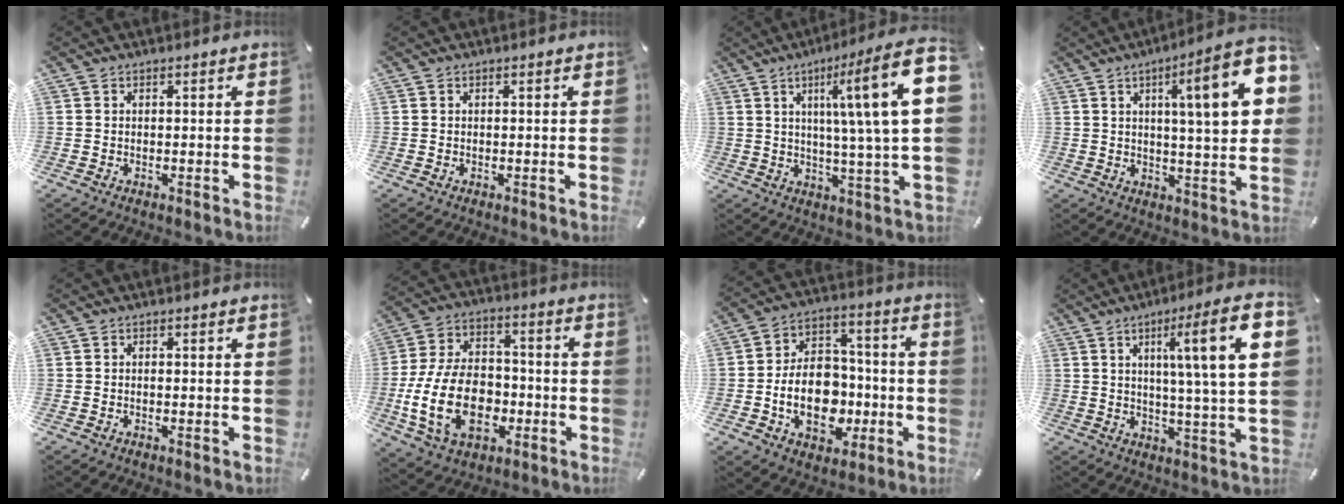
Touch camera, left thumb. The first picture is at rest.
{"total": 0.0}
{"total": 19.4, "force": [5.3, 2.5, 18.5], "torque": [-0.288, -0.021, 0.065]}
{"total": 19.5, "force": [6.5, 4.0, 18.0], "torque": [-0.263, -0.026, 0.084]}
{"total": 0.0}
{"total": 20.4, "force": [-5.1, 13.7, 14.2], "torque": [-0.295, 0.019, -0.084]}
{"total": 15.5, "force": [-3.9, 11.5, 9.7], "torque": [-0.172, 0.016, -0.066]}
{"total": 15.8, "force": [4.9, 1.1, 15.0], "torque": [-0.238, -0.009, 0.060]}